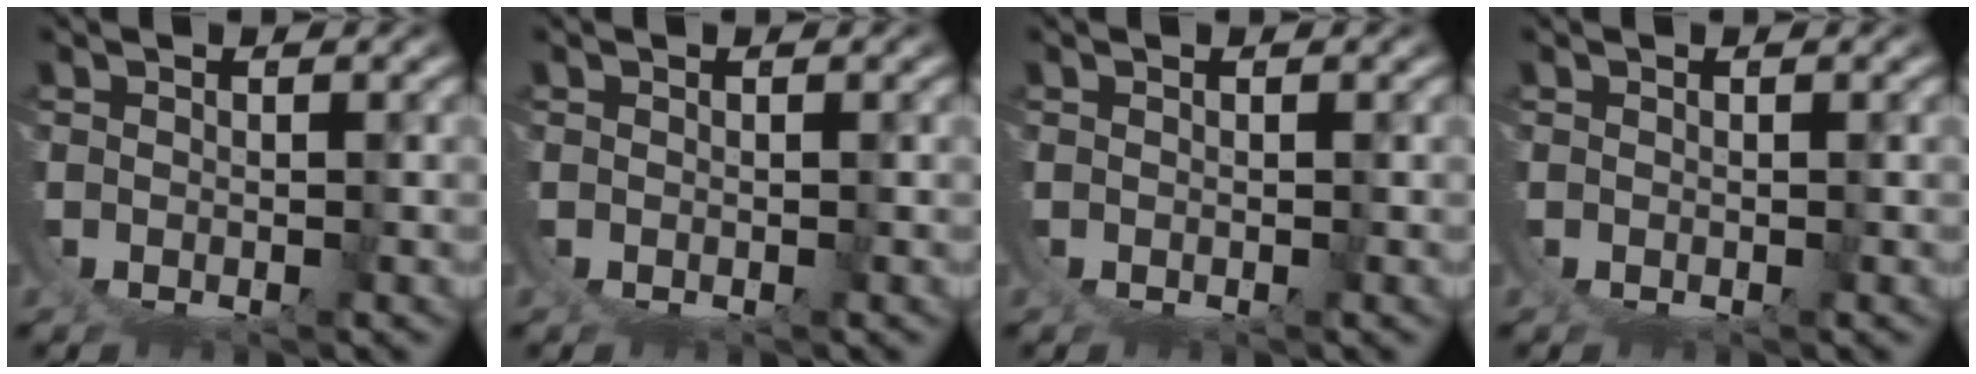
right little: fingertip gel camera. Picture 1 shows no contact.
{"total": 0.0}
{"total": 0.0}
{"total": 0.0}